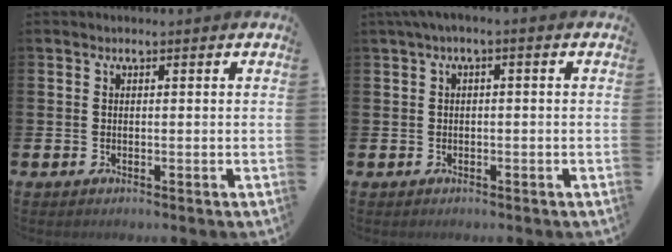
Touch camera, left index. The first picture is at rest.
{"total": 1.1, "force": [-0.4, 0.1, 1.0], "torque": [-0.020, 0.002, -0.008]}